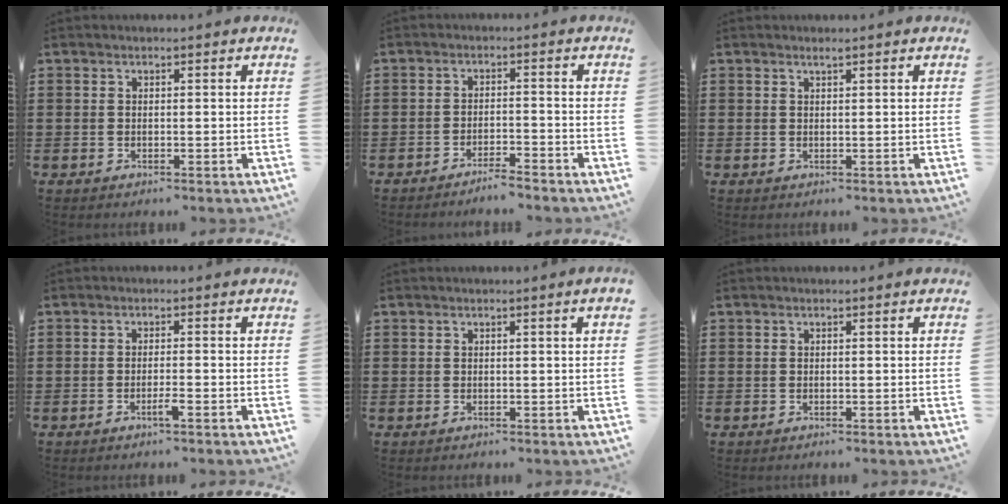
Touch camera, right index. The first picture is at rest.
{"total": 2.7, "force": [-2.6, -0.3, 0.5], "torque": [-0.014, -0.002, -0.054]}
{"total": 0.7, "force": [0.6, 0.0, 0.4], "torque": [-0.008, 0.000, 0.011]}
{"total": 2.1, "force": [-1.1, 0.1, 1.8], "torque": [-0.030, -0.002, -0.020]}
{"total": 0.5, "force": [0.3, -0.2, 0.4], "torque": [-0.006, -0.001, 0.005]}
{"total": 0.0}